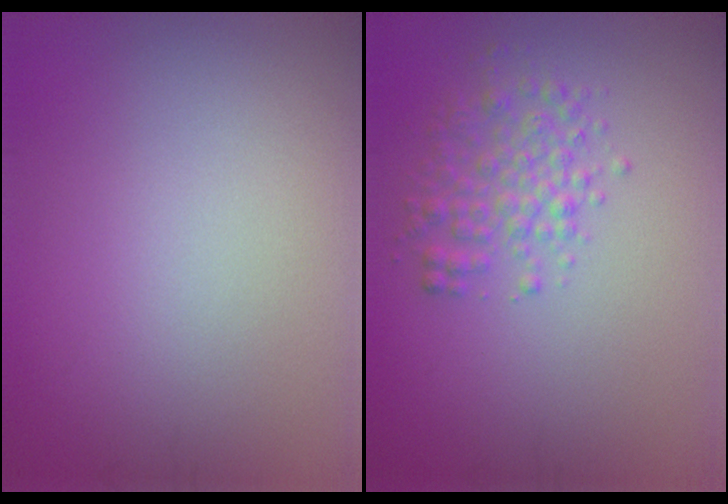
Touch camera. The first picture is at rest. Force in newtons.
{"total": 3.0, "press": 3.0, "slide": 0.1}